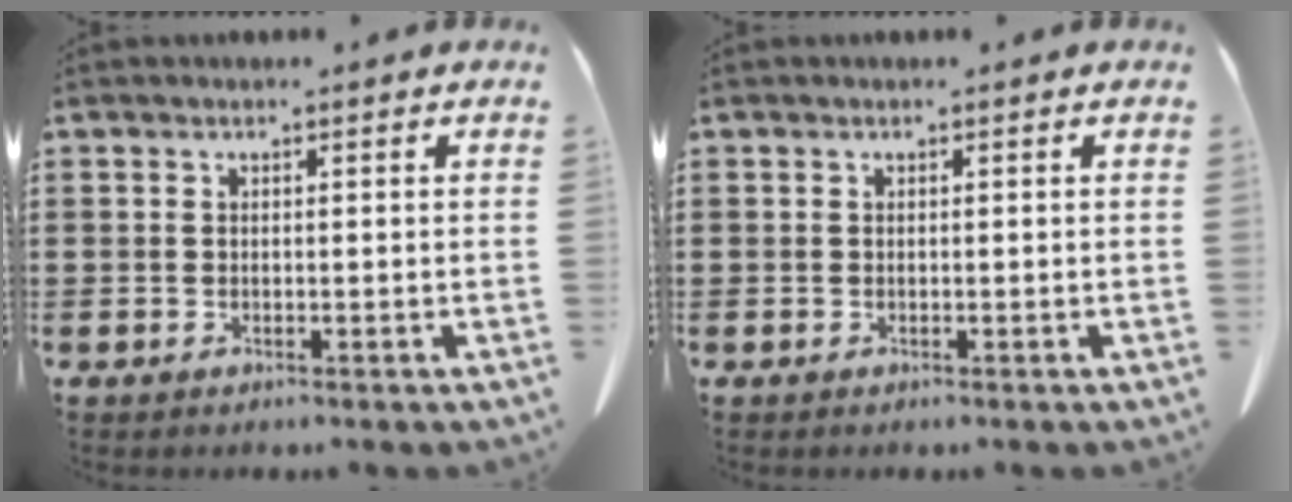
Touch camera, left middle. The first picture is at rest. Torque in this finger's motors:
{"motor_torque": [0.00, 0.00, 0.00, 0.00]}